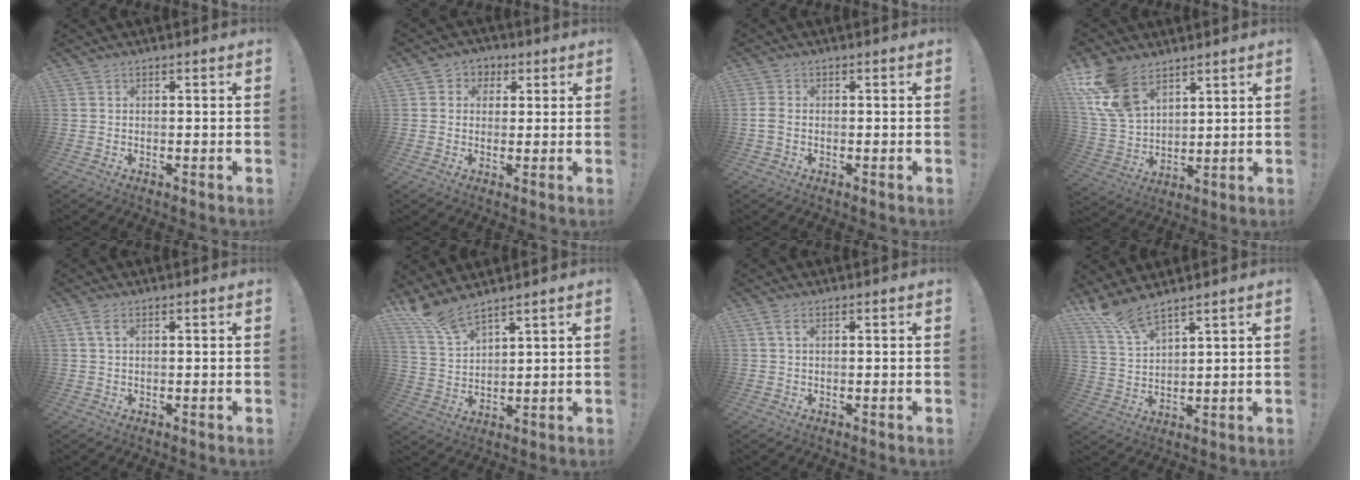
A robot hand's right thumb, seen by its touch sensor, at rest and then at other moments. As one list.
[{"total": 4.4, "force": [0.2, 4.2, 1.2], "torque": [-0.012, 0.006, 0.004]}, {"total": 2.6, "force": [-0.4, 1.7, 1.9], "torque": [-0.043, 0.006, -0.007]}, {"total": 15.2, "force": [9.3, 9.0, 7.9], "torque": [-0.164, -0.040, 0.185]}, {"total": 2.6, "force": [0.9, 1.1, 2.2], "torque": [-0.041, 0.002, 0.014]}, {"total": 7.9, "force": [7.2, 1.3, 3.0], "torque": [-0.067, -0.047, 0.135]}, {"total": 1.8, "force": [0.6, 0.7, 1.6], "torque": [-0.029, 0.002, 0.009]}, {"total": 7.4, "force": [6.6, 1.0, 3.2], "torque": [-0.068, -0.043, 0.123]}]